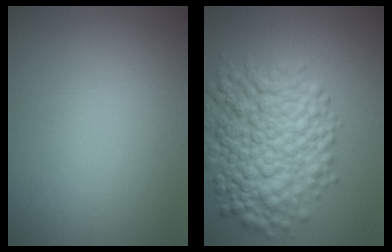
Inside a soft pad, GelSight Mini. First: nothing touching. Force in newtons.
{"total": 8.5, "press": 8.5, "slide": 0.1}